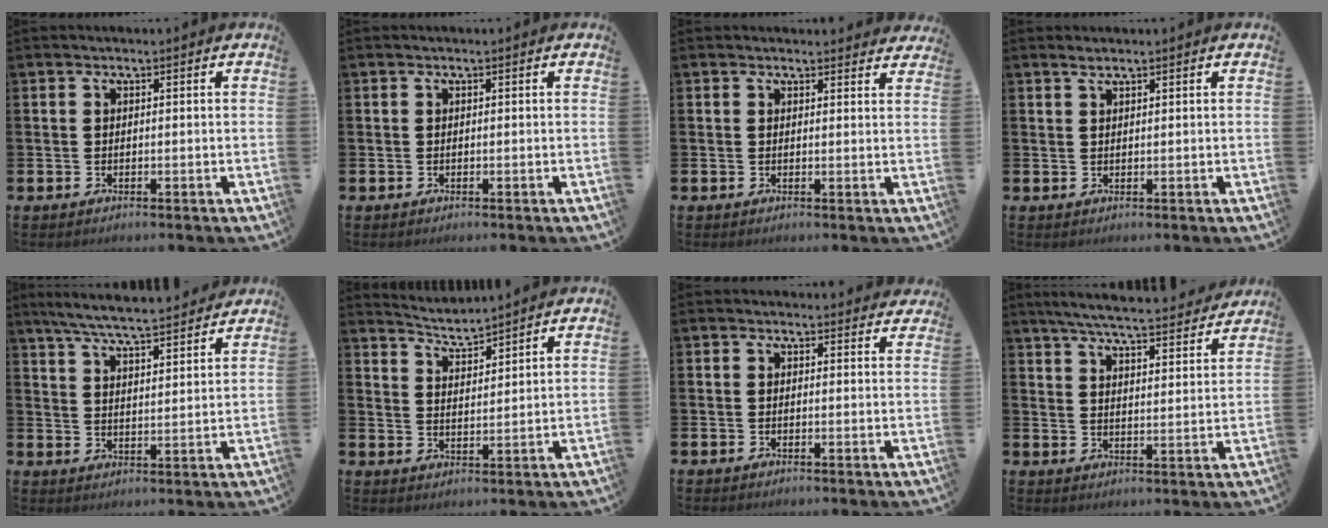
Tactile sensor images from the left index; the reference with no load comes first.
{"total": 0.0}
{"total": 1.6, "force": [1.6, 0.3, 0.0], "torque": [0.006, -0.007, 0.027]}
{"total": 1.2, "force": [1.1, 0.1, 0.6], "torque": [-0.012, 0.001, 0.019]}
{"total": 6.7, "force": [6.4, 0.1, 2.1], "torque": [-0.066, -0.037, 0.113]}
{"total": 3.9, "force": [3.9, 0.2, 0.4], "torque": [-0.027, -0.023, 0.070]}
{"total": 1.2, "force": [1.1, 0.4, 0.0], "torque": [0.004, -0.003, 0.019]}
{"total": 6.3, "force": [6.1, 0.2, 1.8], "torque": [-0.052, -0.042, 0.105]}